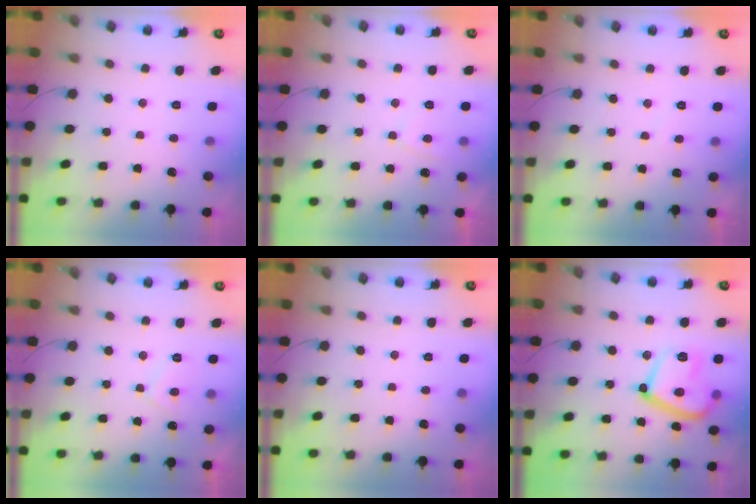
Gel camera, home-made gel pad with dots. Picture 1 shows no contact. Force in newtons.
{"total": 2.0, "press": 1.9, "slide": 0.6}
{"total": 0.0}
{"total": 2.8, "press": 2.7, "slide": 0.6}
{"total": 0.0}
{"total": 15.6, "press": 15.6, "slide": 0.6}